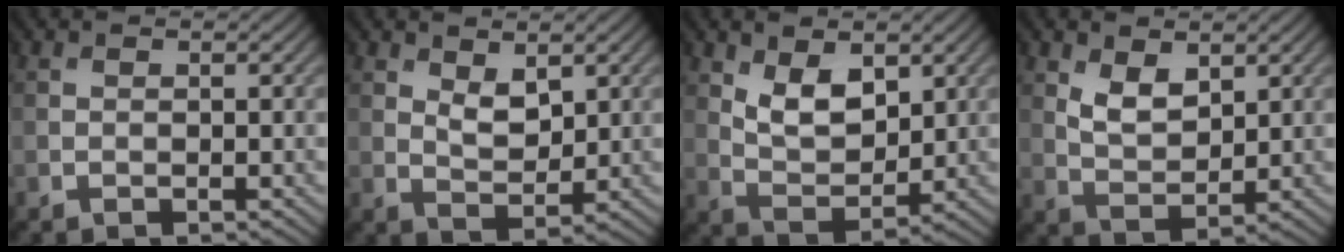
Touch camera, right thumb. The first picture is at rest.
{"total": 3.6, "force": [1.9, 1.9, 2.5], "torque": [-0.052, -0.007, 0.037]}
{"total": 6.0, "force": [2.8, 3.4, 4.2], "torque": [-0.086, -0.014, 0.054]}
{"total": 4.3, "force": [2.2, 2.4, 2.9], "torque": [-0.064, -0.009, 0.046]}